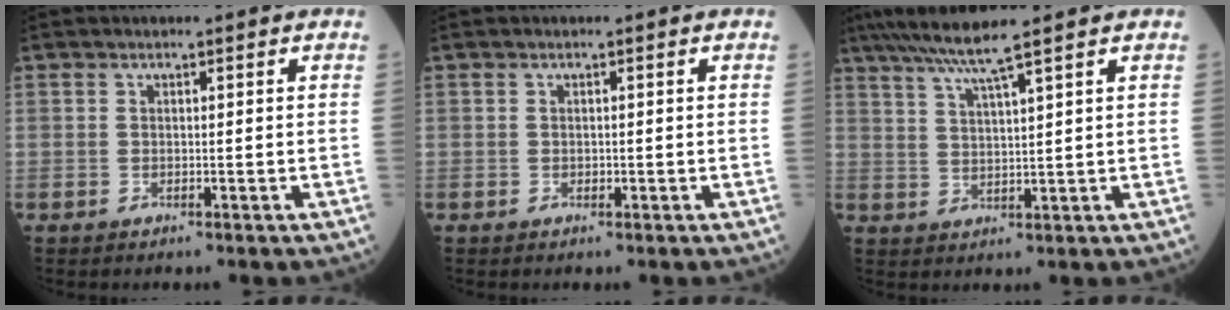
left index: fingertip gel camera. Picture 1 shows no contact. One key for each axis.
{"total": 0.0}
{"total": 6.3, "fx": 5.1, "fy": -1.6, "fz": 3.2, "tx": -0.060, "ty": 0.005, "tz": 0.096}